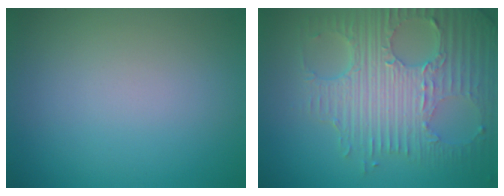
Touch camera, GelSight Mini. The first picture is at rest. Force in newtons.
{"total": 8.6, "press": 5.9, "slide": 6.2}